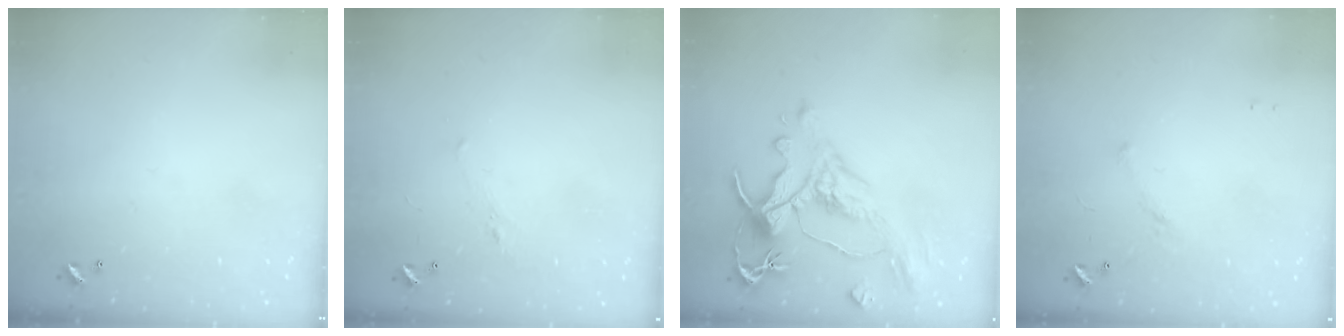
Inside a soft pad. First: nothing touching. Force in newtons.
{"total": 0.7, "press": 0.2, "slide": 0.6}
{"total": 1.6, "press": 0.8, "slide": 1.4}
{"total": 4.7, "press": 4.6, "slide": 0.9}